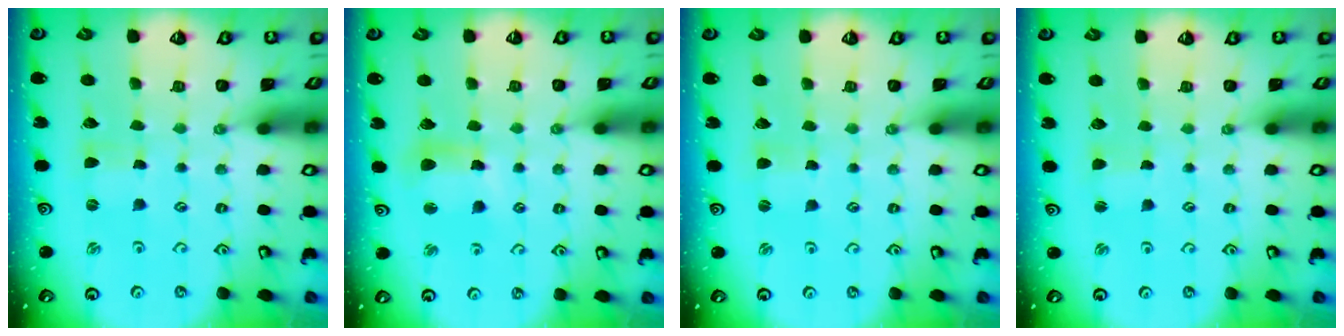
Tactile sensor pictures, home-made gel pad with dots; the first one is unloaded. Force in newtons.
{"total": 9.0, "press": 8.9, "slide": 1.4}
{"total": 1.9, "press": 1.9, "slide": 0.4}
{"total": 1.1, "press": 1.1, "slide": 0.2}